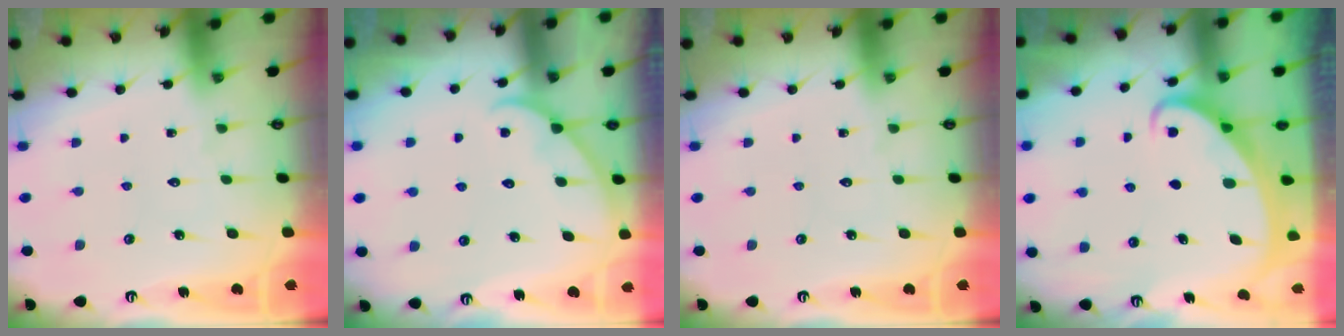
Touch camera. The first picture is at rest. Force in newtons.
{"total": 4.6, "press": 4.6, "slide": 0.5}
{"total": 0.0}
{"total": 2.2, "press": 2.2, "slide": 0.3}